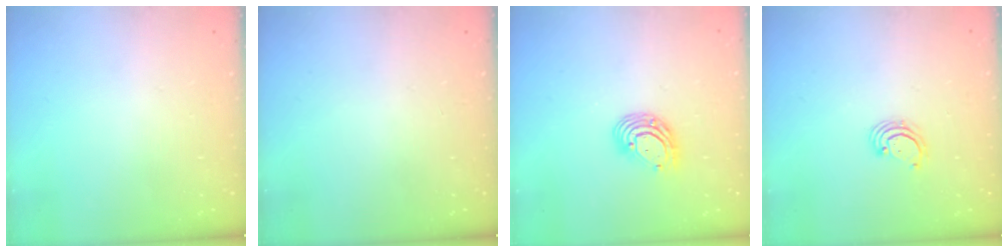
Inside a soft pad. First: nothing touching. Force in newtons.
{"total": 0.0}
{"total": 9.6, "press": 9.4, "slide": 1.9}
{"total": 2.8, "press": 2.8, "slide": 0.3}